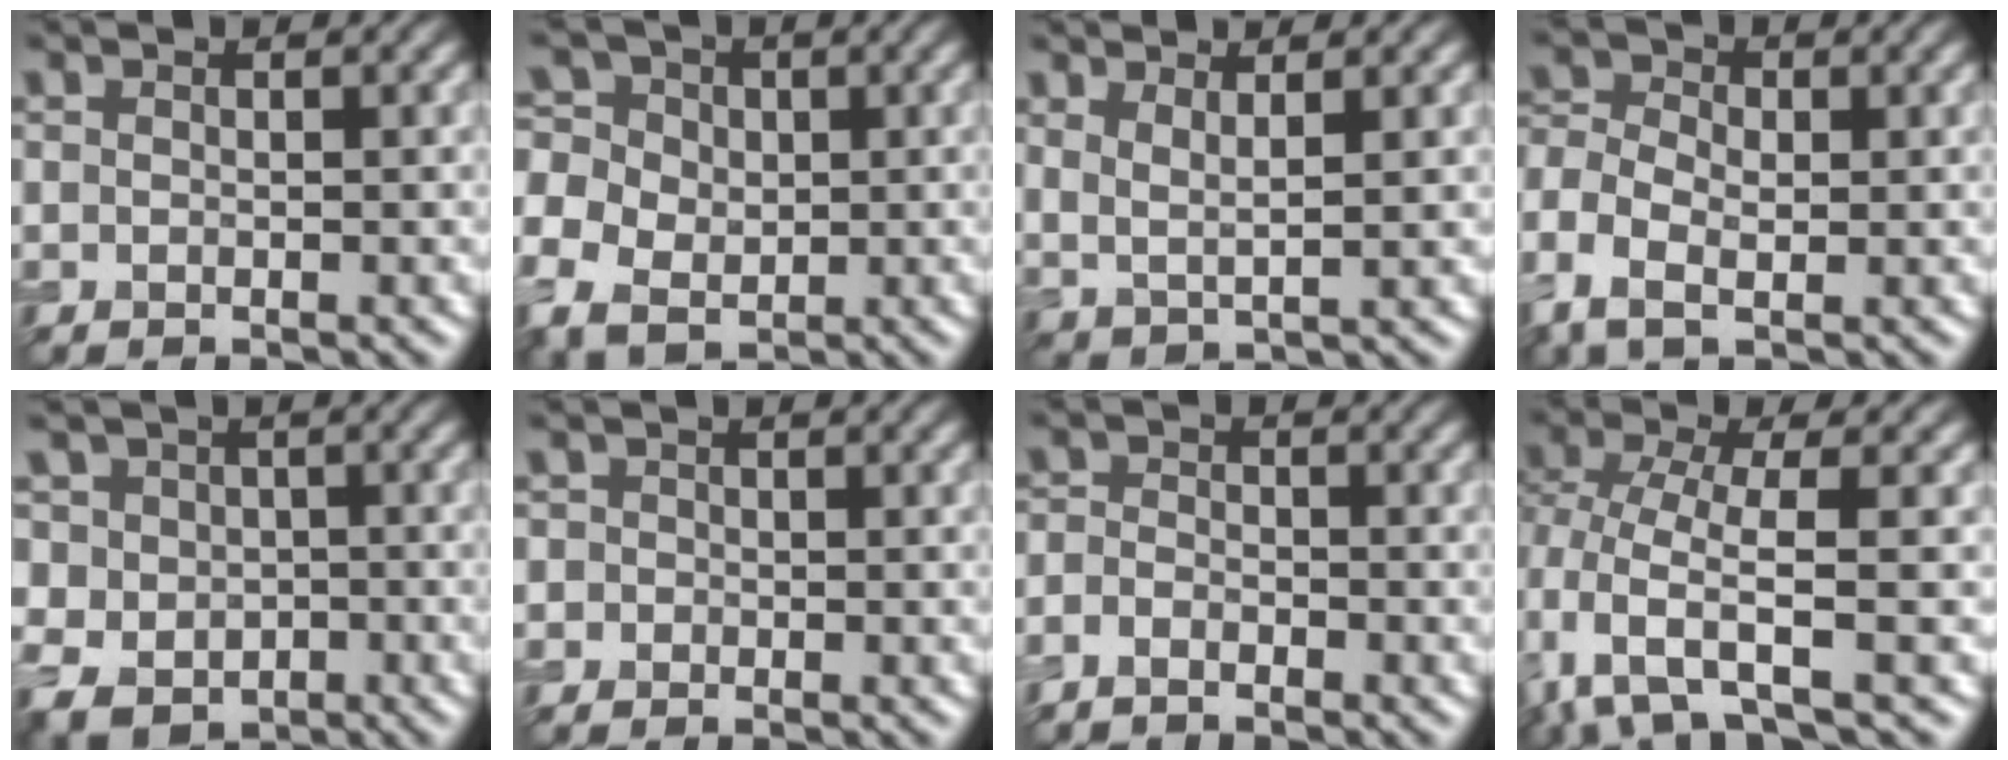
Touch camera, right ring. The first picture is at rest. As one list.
[{"total": 7.1, "force": [-1.0, 6.2, 3.3], "torque": [-0.081, 0.003, -0.041]}, {"total": 2.4, "force": [1.7, 0.6, 1.6], "torque": [-0.033, -0.008, 0.034]}, {"total": 4.9, "force": [-1.5, 3.3, 3.3], "torque": [-0.092, 0.000, -0.034]}, {"total": 7.4, "force": [0.1, 6.9, 2.5], "torque": [-0.063, 0.023, -0.030]}, {"total": 1.4, "force": [0.1, 1.4, 0.2], "torque": [0.017, 0.004, -0.016]}, {"total": 2.0, "force": [-1.6, 1.0, 0.7], "torque": [-0.012, 0.002, -0.041]}, {"total": 5.2, "force": [-1.5, 2.0, 4.5], "torque": [-0.096, -0.003, -0.038]}]